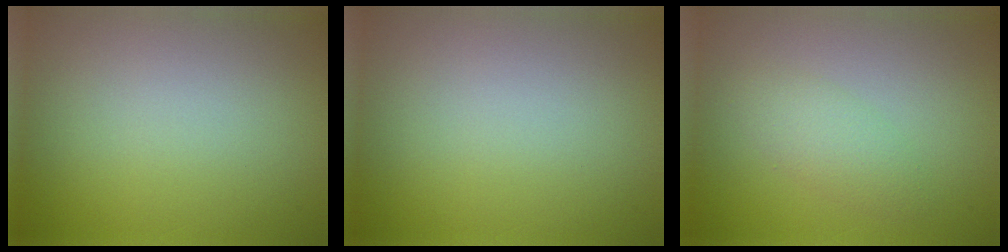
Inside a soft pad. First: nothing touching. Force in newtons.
{"total": 0.0}
{"total": 2.1, "press": 2.1, "slide": 0.1}